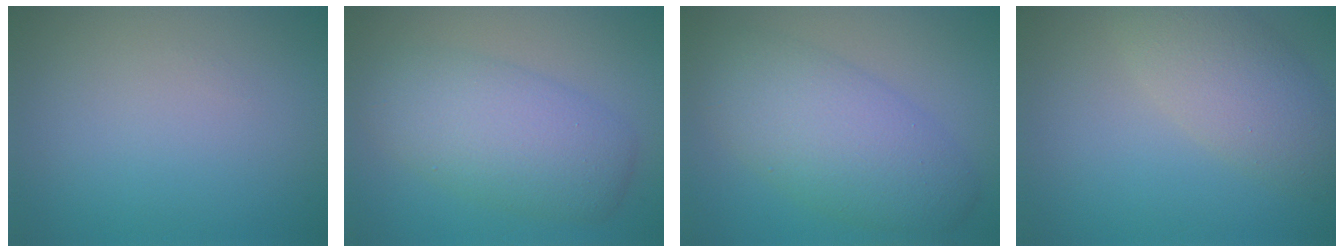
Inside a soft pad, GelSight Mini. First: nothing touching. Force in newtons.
{"total": 6.3, "press": 6.3, "slide": 0.2}
{"total": 7.0, "press": 7.0, "slide": 0.3}
{"total": 4.7, "press": 4.6, "slide": 0.5}